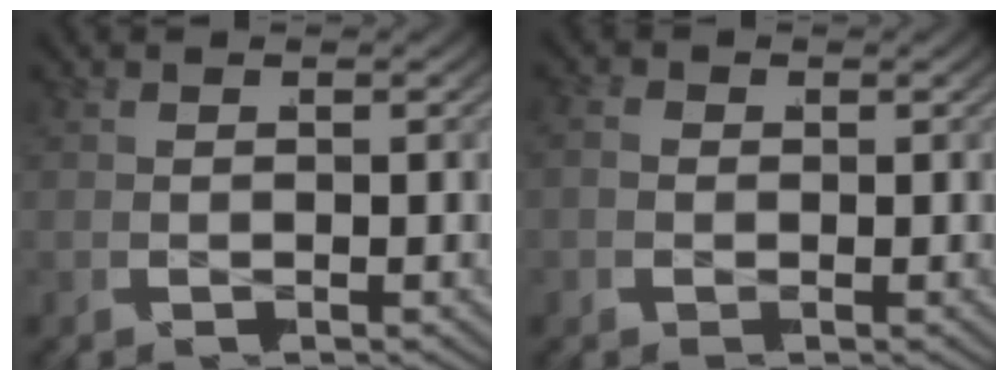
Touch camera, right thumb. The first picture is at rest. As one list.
[{"total": 1.1, "force": [-0.2, 1.0, 0.4], "torque": [-0.011, -0.005, -0.005]}]